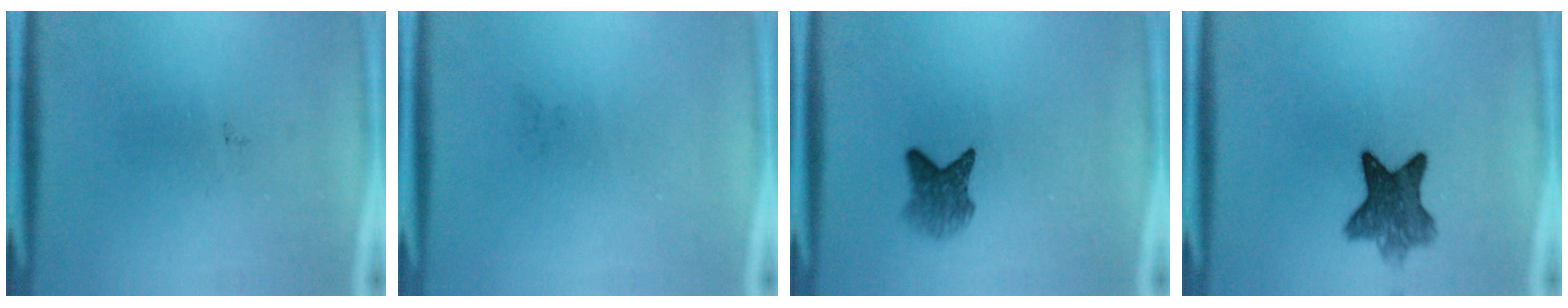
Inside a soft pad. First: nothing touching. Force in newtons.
{"total": 0.0}
{"total": 3.7}
{"total": 7.3}